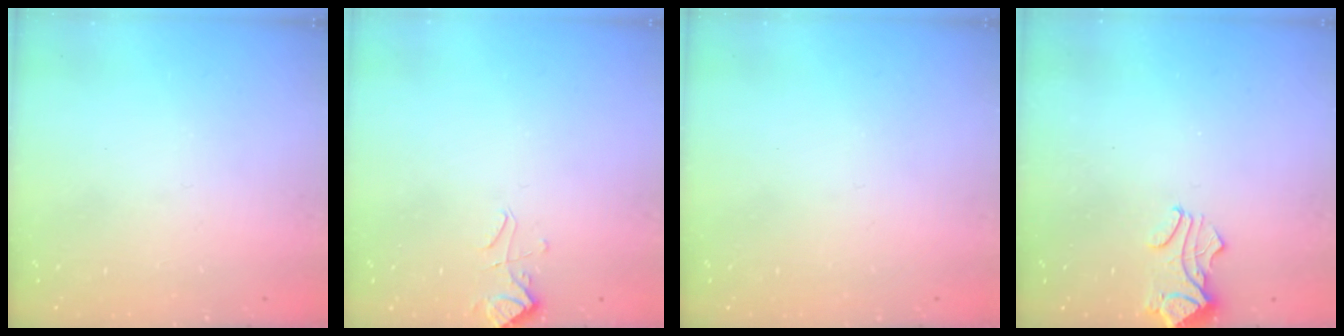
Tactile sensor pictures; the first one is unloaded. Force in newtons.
{"total": 2.8, "press": 2.8, "slide": 0.5}
{"total": 0.0}
{"total": 2.2, "press": 2.2, "slide": 0.1}